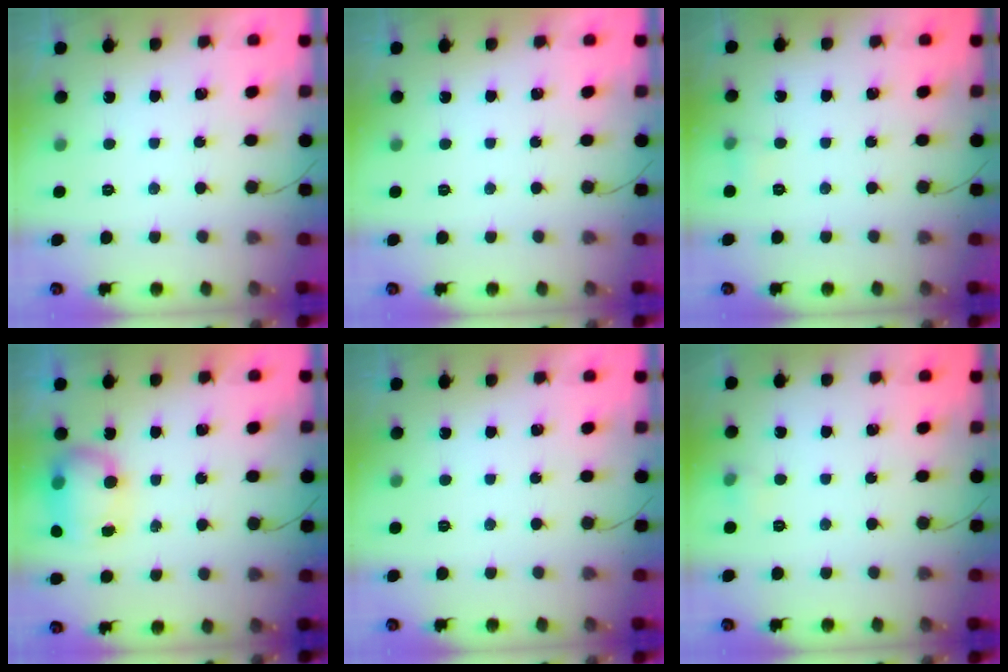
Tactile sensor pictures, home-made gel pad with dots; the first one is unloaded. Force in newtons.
{"total": 0.0}
{"total": 3.9, "press": 3.7, "slide": 1.1}
{"total": 11.9, "press": 9.7, "slide": 6.8}
{"total": 0.0}
{"total": 3.9, "press": 3.7, "slide": 1.2}